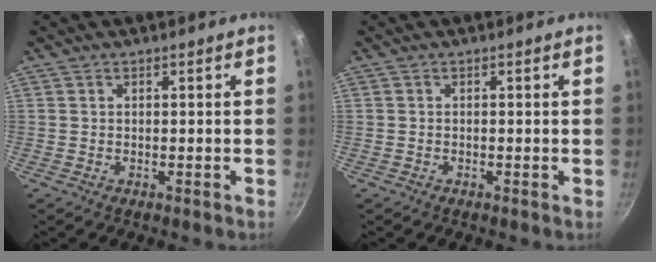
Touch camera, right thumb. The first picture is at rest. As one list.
[{"total": 0.0}]